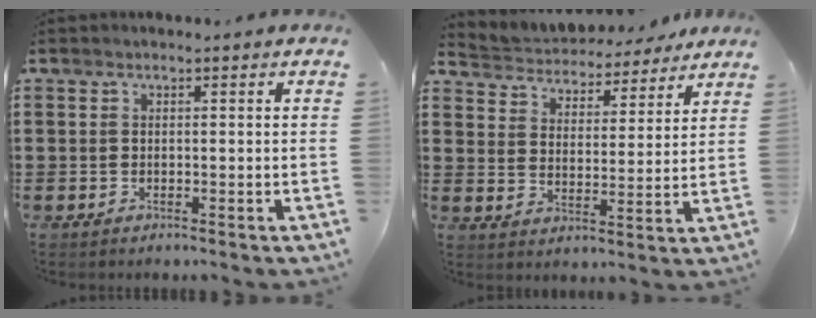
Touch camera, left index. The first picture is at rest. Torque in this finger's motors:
{"motor_torque": [-0.26, -0.31, -0.54, -0.21]}